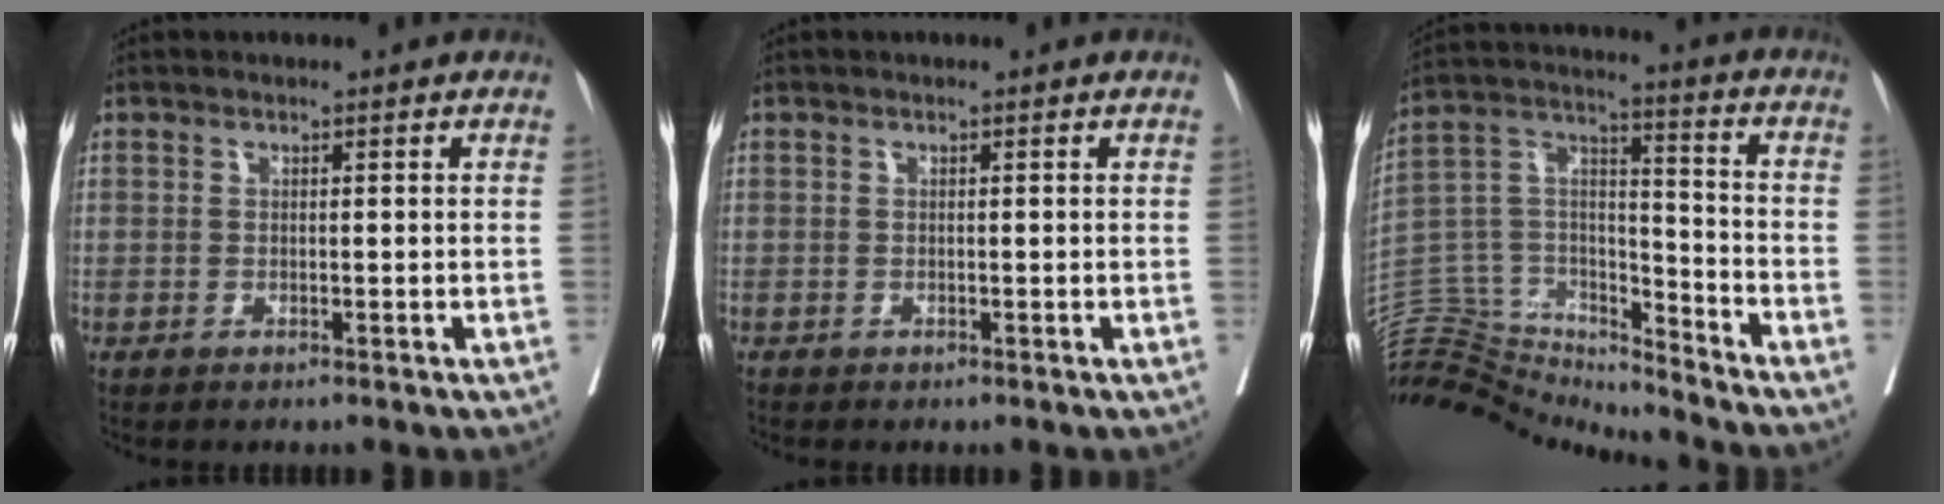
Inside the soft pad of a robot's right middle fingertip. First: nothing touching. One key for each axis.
{"total": 0.0}
{"total": 17.0, "fx": -16.8, "fy": 2.2, "fz": 1.6, "tx": -0.028, "ty": 0.061, "tz": -0.297}